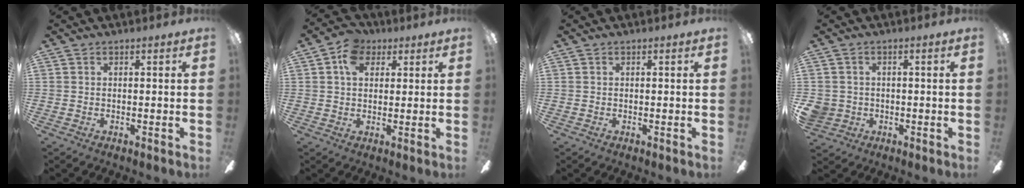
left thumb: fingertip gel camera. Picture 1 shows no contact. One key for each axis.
{"total": 6.0, "fx": 2.6, "fy": 4.7, "fz": 2.6, "tx": -0.049, "ty": 0.010, "tz": 0.047}
{"total": 0.0}
{"total": 4.0, "fx": -0.8, "fy": 3.8, "fz": 0.9, "tx": -0.034, "ty": 0.010, "tz": -0.016}